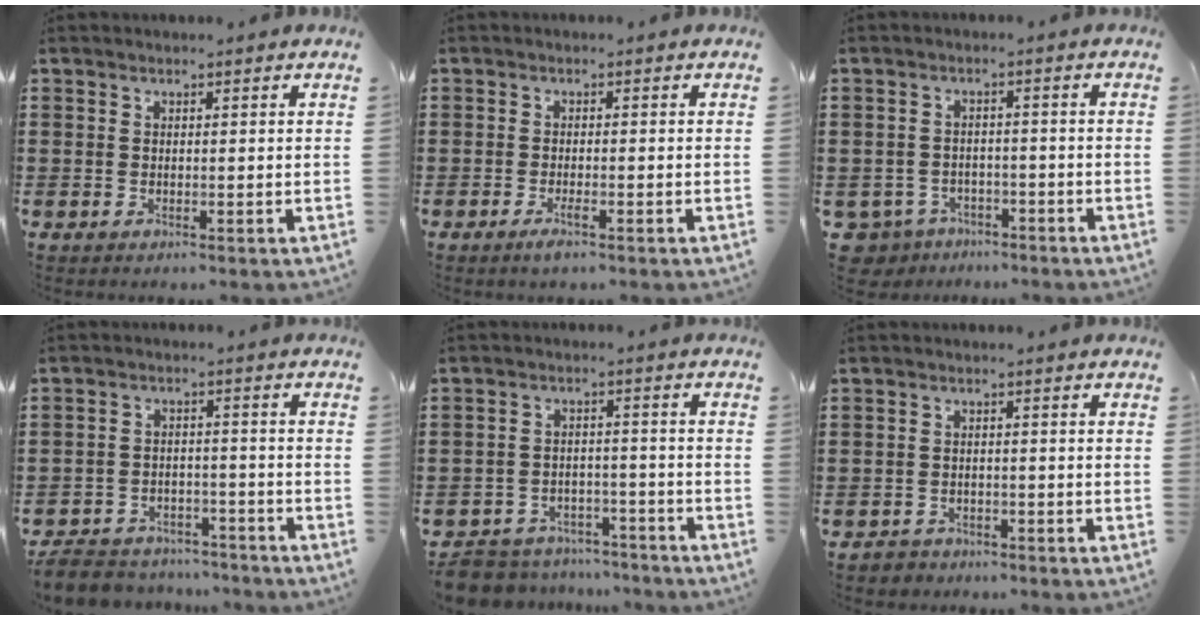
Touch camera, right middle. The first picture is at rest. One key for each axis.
{"total": 1.8, "fx": -1.0, "fy": 0.3, "fz": 1.5, "tx": -0.032, "ty": -0.004, "tz": -0.021}
{"total": 3.4, "fx": -3.2, "fy": 1.1, "fz": 0.1, "tx": -0.027, "ty": -0.004, "tz": -0.073}
{"total": 5.3, "fx": -5.1, "fy": 1.2, "fz": 0.3, "tx": -0.016, "ty": 0.009, "tz": -0.105}
{"total": 6.5, "fx": -6.3, "fy": 1.3, "fz": 0.4, "tx": -0.022, "ty": 0.011, "tz": -0.131}
{"total": 1.9, "fx": -1.7, "fy": 0.6, "fz": -0.2, "tx": -0.004, "ty": 0.000, "tz": -0.040}